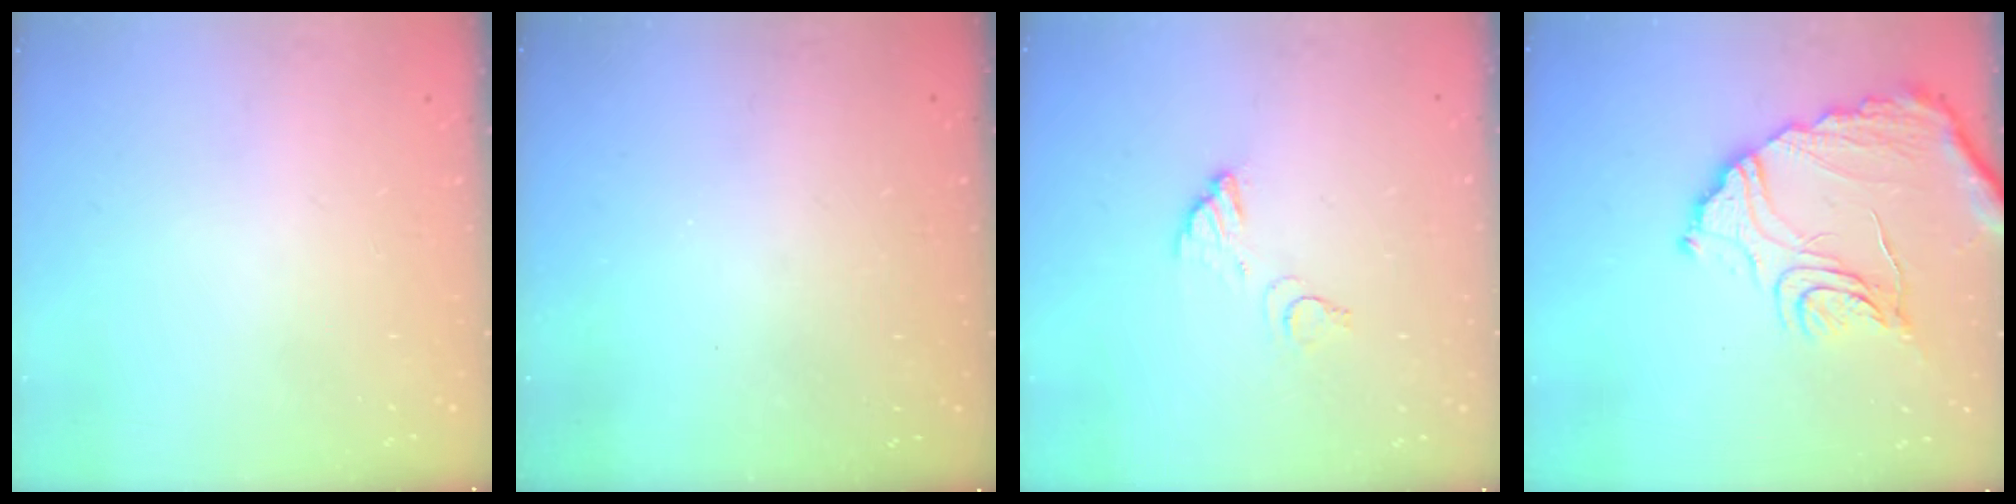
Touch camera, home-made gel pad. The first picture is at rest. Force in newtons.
{"total": 3.2, "press": 3.2, "slide": 0.1}
{"total": 4.1, "press": 4.1, "slide": 0.2}
{"total": 15.1, "press": 15.0, "slide": 1.7}